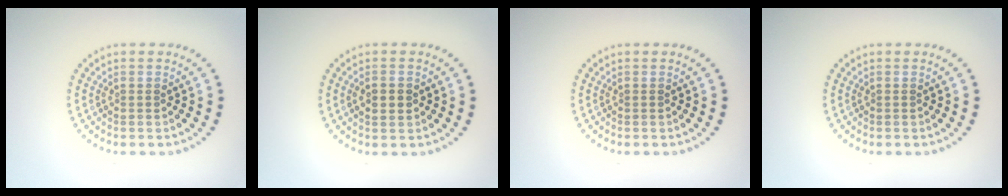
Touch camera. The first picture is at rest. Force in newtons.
{"total": 1.6, "press": 1.6, "slide": 0.0}
{"total": 0.0}
{"total": 0.0}